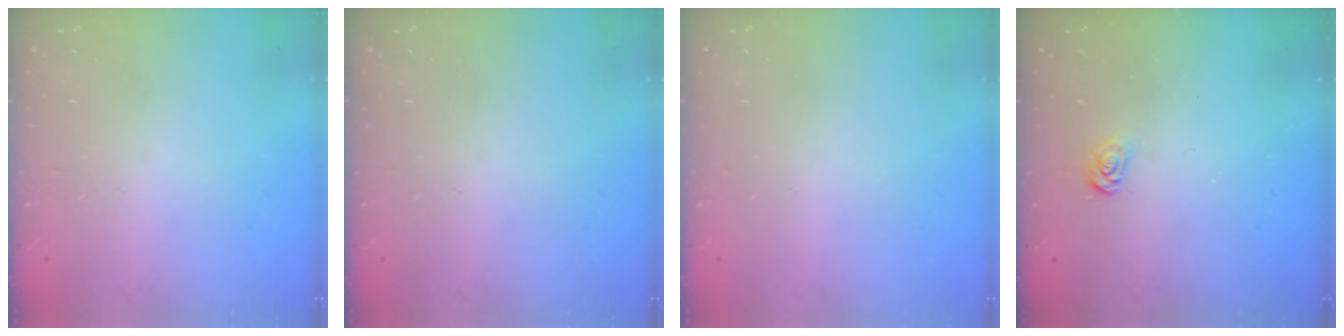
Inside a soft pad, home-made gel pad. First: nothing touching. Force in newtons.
{"total": 0.0}
{"total": 0.0}
{"total": 3.4, "press": 3.4, "slide": 0.3}